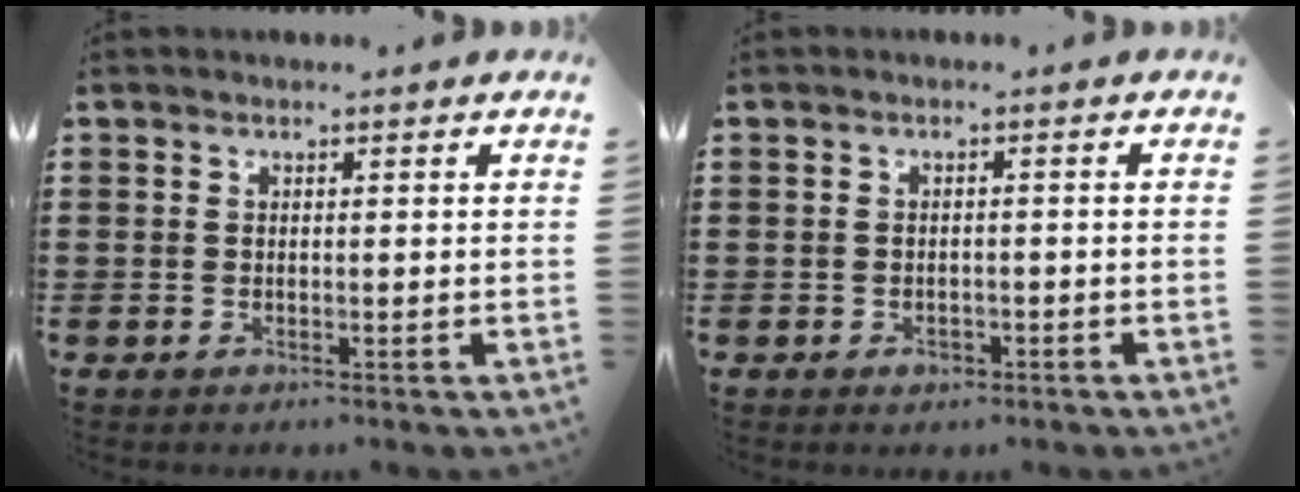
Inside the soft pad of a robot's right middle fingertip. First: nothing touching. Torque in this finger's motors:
{"motor_torque": [0.73, 0.29, 0.06, 0.04]}